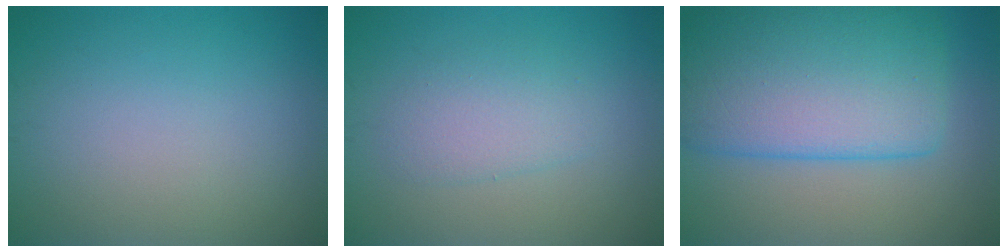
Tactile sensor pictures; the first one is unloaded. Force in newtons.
{"total": 2.6, "press": 2.6, "slide": 0.2}
{"total": 11.0, "press": 11.0, "slide": 0.6}